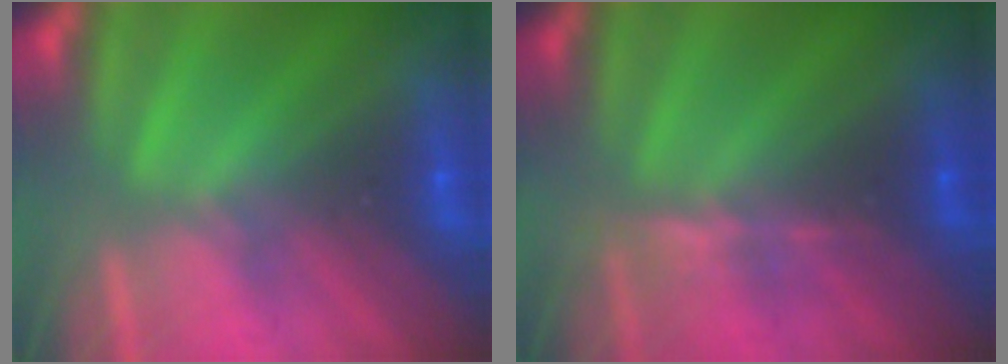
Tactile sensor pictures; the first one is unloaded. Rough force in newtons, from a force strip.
{"total": 2.8}